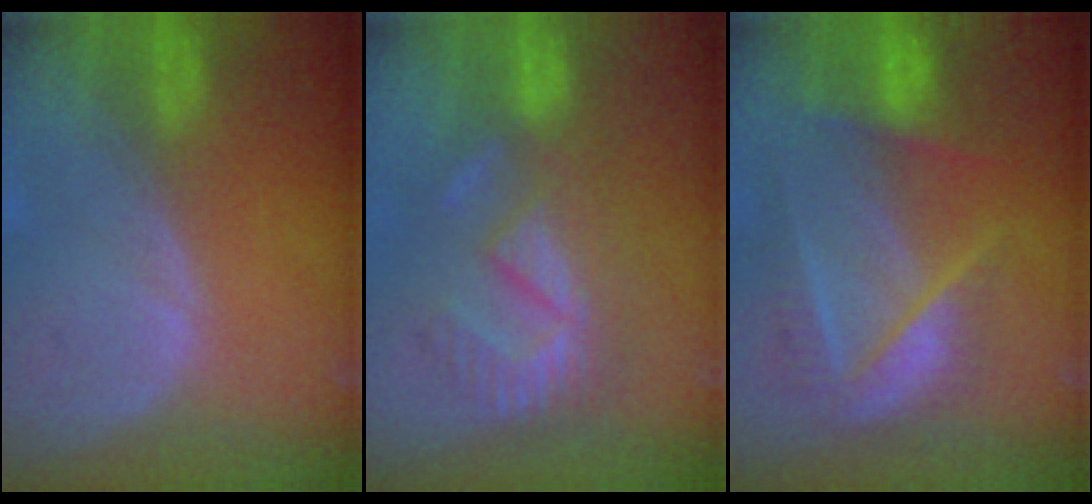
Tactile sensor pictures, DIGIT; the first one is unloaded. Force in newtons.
{"total": 9.4, "press": 8.1, "slide": 4.6}
{"total": 8.6, "press": 8.0, "slide": 3.1}